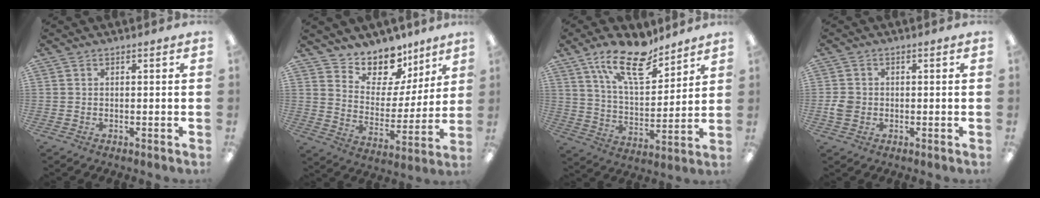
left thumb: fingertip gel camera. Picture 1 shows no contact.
{"total": 11.0, "force": [9.1, 6.0, 1.7], "torque": [-0.034, -0.086, 0.172]}
{"total": 17.3, "force": [12.3, 6.6, 10.3], "torque": [-0.170, -0.062, 0.211]}
{"total": 3.2, "force": [-0.4, 2.8, 1.4], "torque": [-0.023, 0.006, -0.006]}